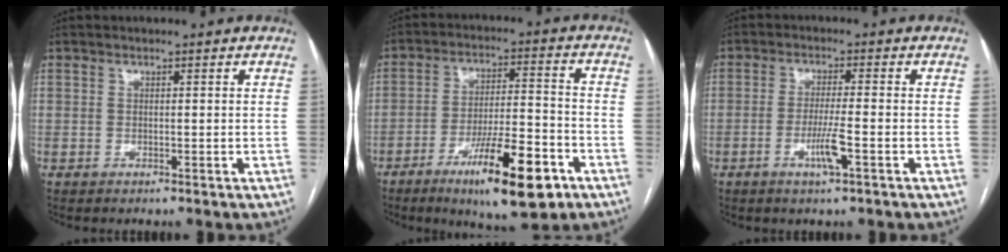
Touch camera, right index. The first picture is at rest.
{"total": 14.6, "force": [-8.0, 2.5, 12.0], "torque": [-0.198, -0.008, -0.123]}
{"total": 4.8, "force": [-1.9, -0.1, 4.4], "torque": [-0.083, -0.008, -0.037]}